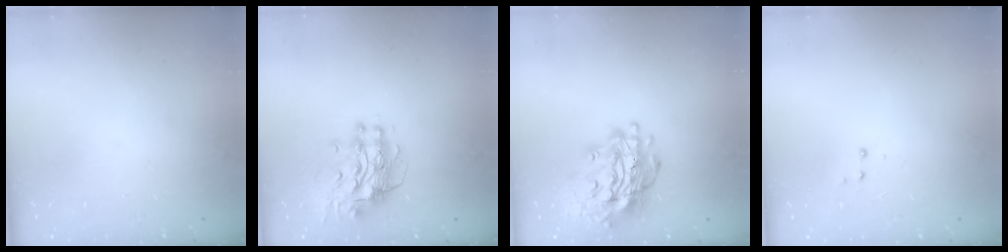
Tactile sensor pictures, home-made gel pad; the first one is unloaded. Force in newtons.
{"total": 12.3, "press": 12.3, "slide": 1.1}
{"total": 19.1, "press": 19.0, "slide": 1.9}
{"total": 3.6, "press": 3.5, "slide": 0.7}